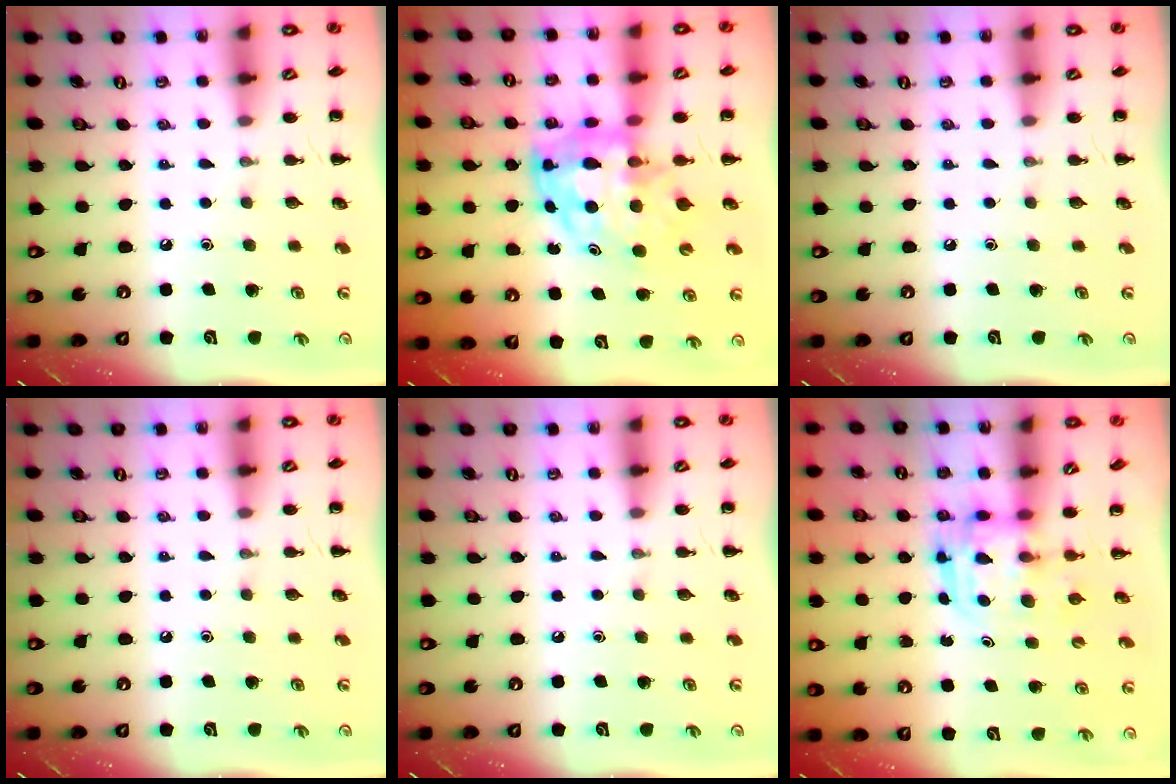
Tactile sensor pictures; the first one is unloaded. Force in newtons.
{"total": 8.0, "press": 7.8, "slide": 2.0}
{"total": 0.0}
{"total": 0.0}
{"total": 0.0}
{"total": 3.1, "press": 3.1, "slide": 0.3}